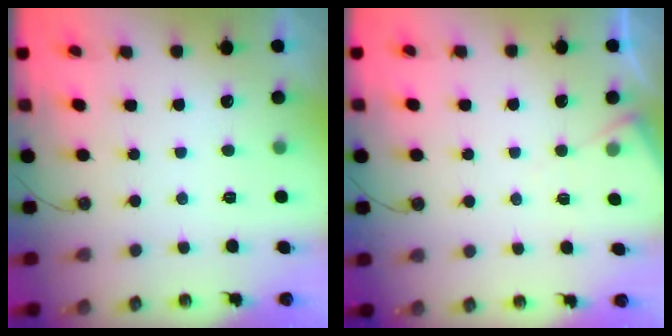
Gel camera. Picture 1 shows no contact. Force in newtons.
{"total": 4.4, "press": 4.4, "slide": 0.7}